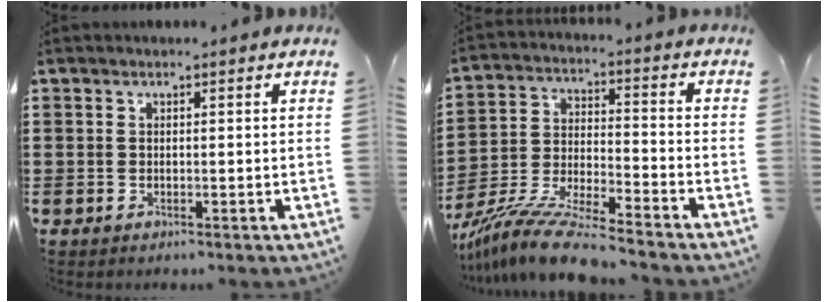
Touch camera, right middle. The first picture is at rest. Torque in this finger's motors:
{"motor_torque": [1.27, -0.87, 0.31, 0.11]}